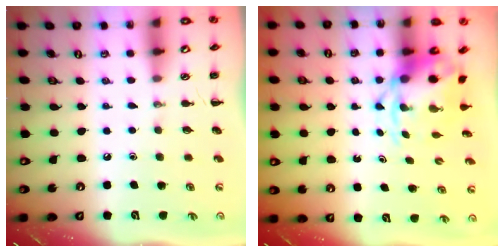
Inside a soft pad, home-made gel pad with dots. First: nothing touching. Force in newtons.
{"total": 4.5, "press": 4.4, "slide": 0.8}